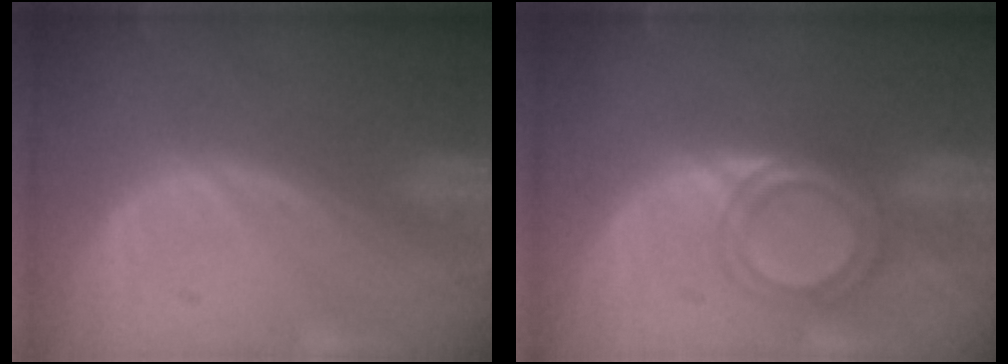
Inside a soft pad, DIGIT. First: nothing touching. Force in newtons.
{"total": 6.0, "press": 5.2, "slide": 3.0}